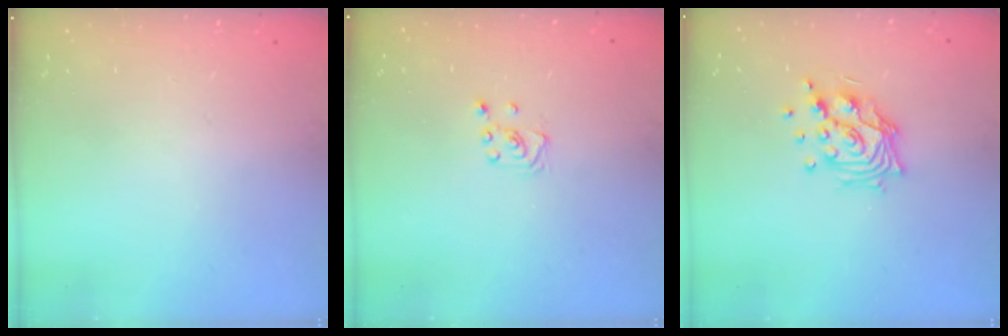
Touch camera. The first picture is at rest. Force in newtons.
{"total": 3.0, "press": 2.9, "slide": 0.3}
{"total": 12.6, "press": 12.5, "slide": 1.7}